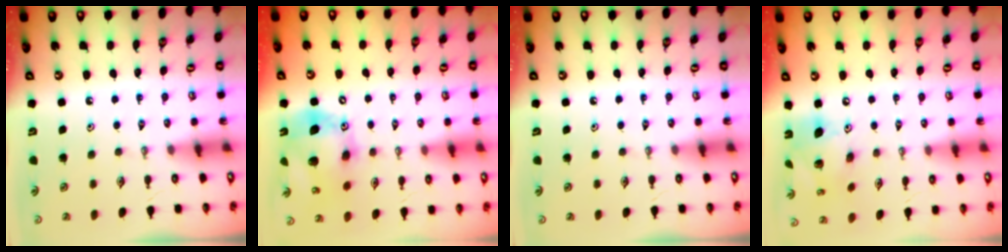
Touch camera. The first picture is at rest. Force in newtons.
{"total": 16.5, "press": 16.2, "slide": 3.1}
{"total": 0.0}
{"total": 14.8, "press": 14.7, "slide": 1.2}